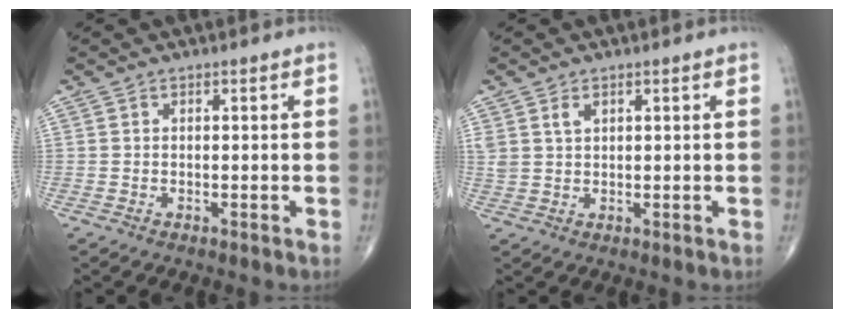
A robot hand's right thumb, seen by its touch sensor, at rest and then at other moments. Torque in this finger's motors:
{"motor_torque": [-0.04, -0.13, 0.34, 0.21, 0.02]}